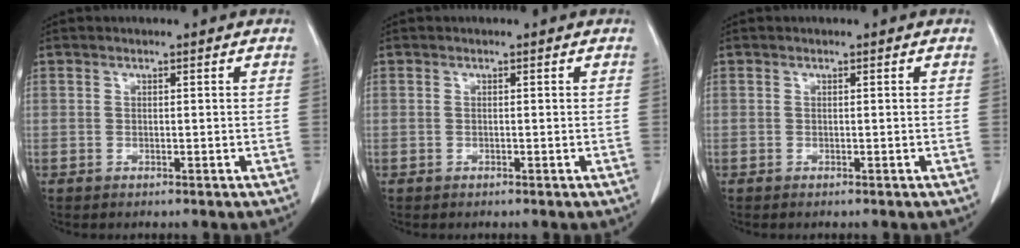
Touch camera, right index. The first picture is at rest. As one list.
[{"total": 0.0}, {"total": 0.0}]